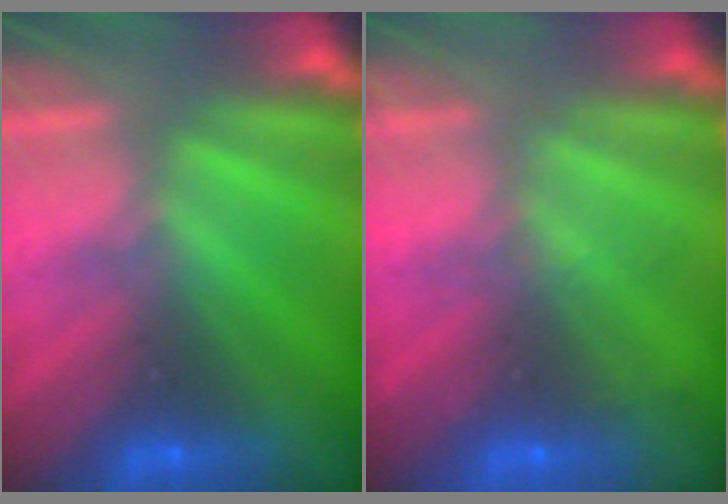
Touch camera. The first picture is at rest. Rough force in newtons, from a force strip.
{"total": 1.9}